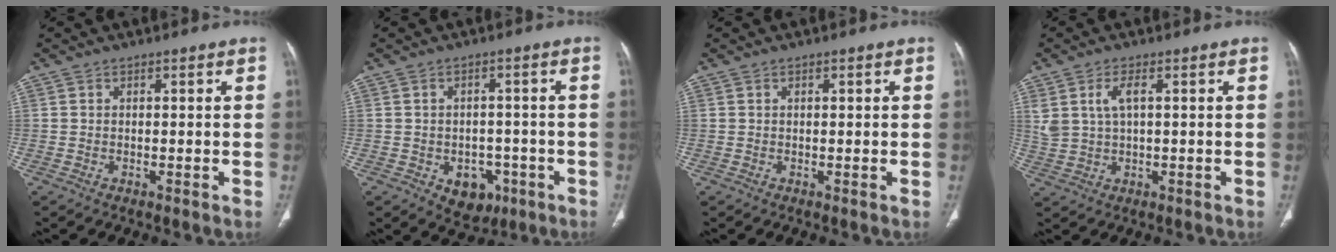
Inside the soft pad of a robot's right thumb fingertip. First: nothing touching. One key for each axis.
{"total": 7.0, "fx": -2.8, "fy": 5.2, "fz": 3.7, "tx": -0.020, "ty": 0.017, "tz": -0.028}
{"total": 0.5, "fx": 0.2, "fy": 0.2, "fz": 0.4, "tx": -0.010, "ty": 0.003, "tz": 0.005}
{"total": 5.1, "fx": 1.6, "fy": 2.4, "fz": 4.2, "tx": -0.091, "ty": 0.003, "tz": 0.039}